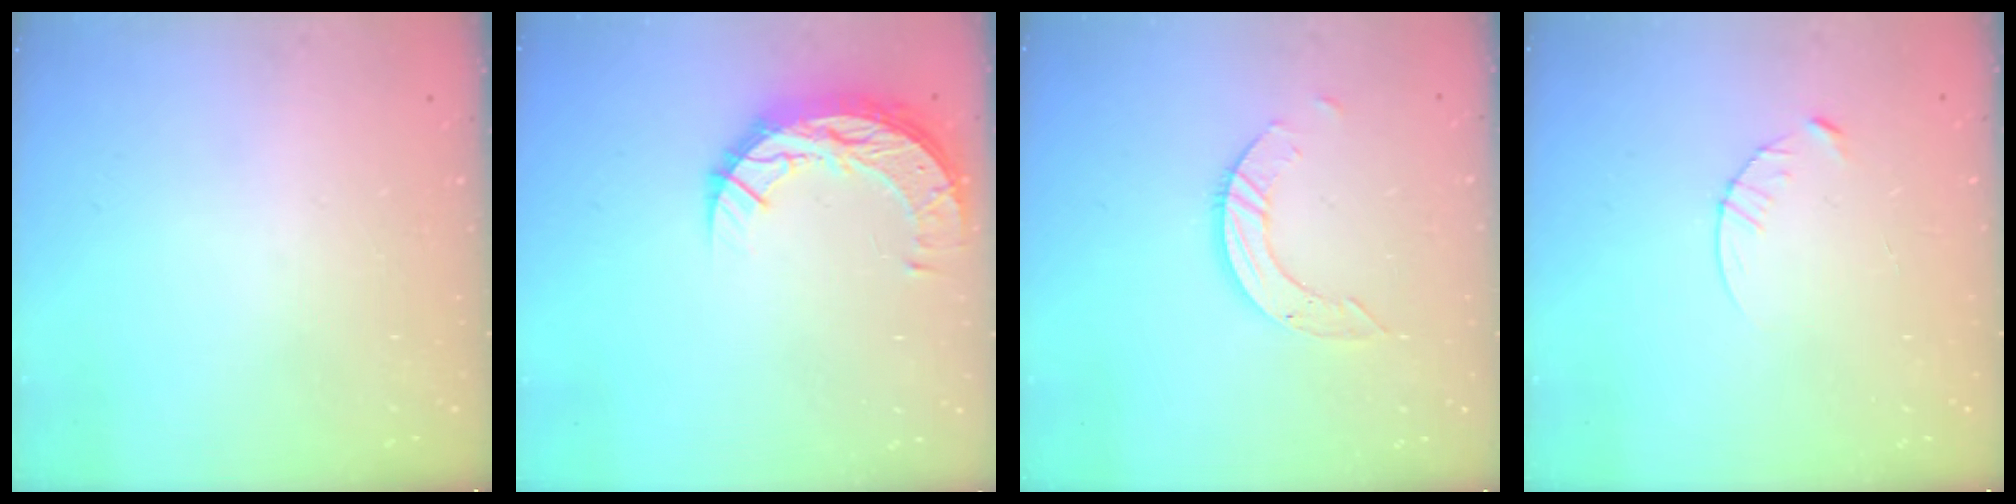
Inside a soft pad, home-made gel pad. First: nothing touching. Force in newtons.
{"total": 10.3, "press": 10.2, "slide": 0.7}
{"total": 5.8, "press": 5.8, "slide": 0.1}
{"total": 3.6, "press": 3.6, "slide": 0.5}